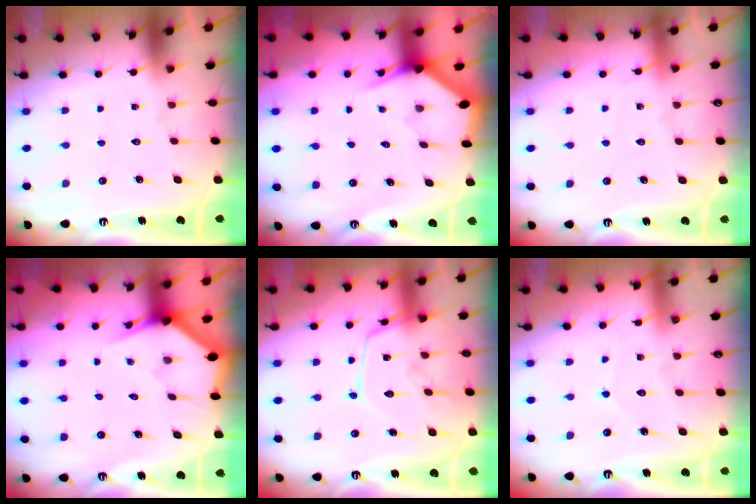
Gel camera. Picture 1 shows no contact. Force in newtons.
{"total": 3.1, "press": 3.1, "slide": 0.0}
{"total": 2.6, "press": 2.6, "slide": 0.5}
{"total": 2.8, "press": 2.8, "slide": 0.2}
{"total": 14.5, "press": 14.5, "slide": 0.9}
{"total": 3.3, "press": 3.3, "slide": 0.4}